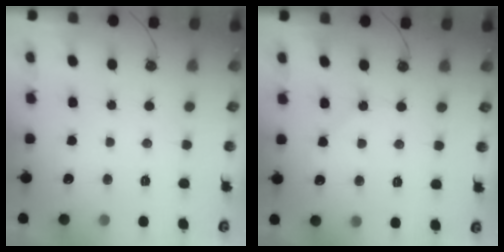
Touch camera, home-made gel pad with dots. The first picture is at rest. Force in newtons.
{"total": 4.9, "press": 4.8, "slide": 0.7}